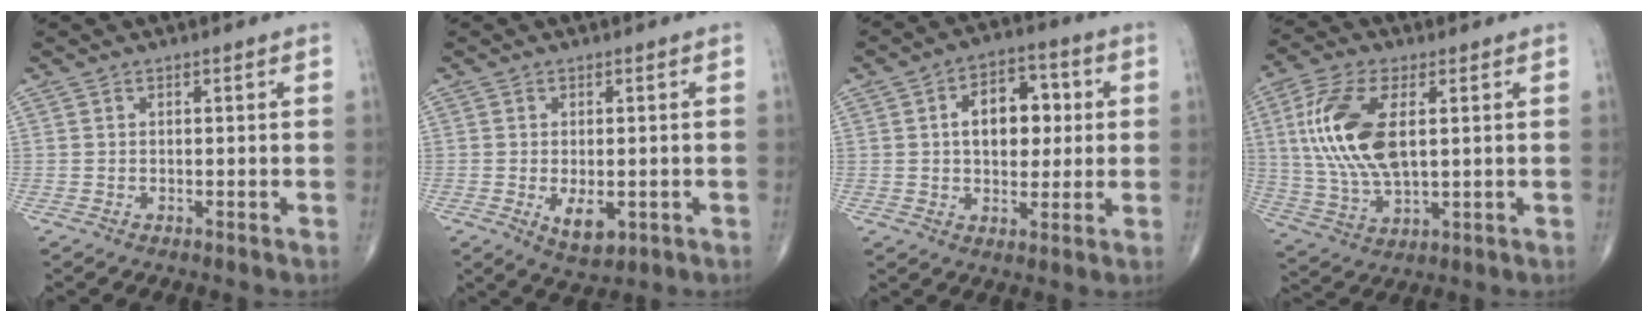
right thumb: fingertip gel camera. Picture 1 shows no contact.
{"total": 5.3, "force": [-1.3, 2.8, 4.4], "torque": [-0.060, -0.010, -0.011]}
{"total": 11.3, "force": [1.7, 7.3, 8.5], "torque": [-0.090, 0.013, 0.022]}
{"total": 15.9, "force": [2.9, 7.6, 13.7], "torque": [-0.293, -0.005, 0.060]}